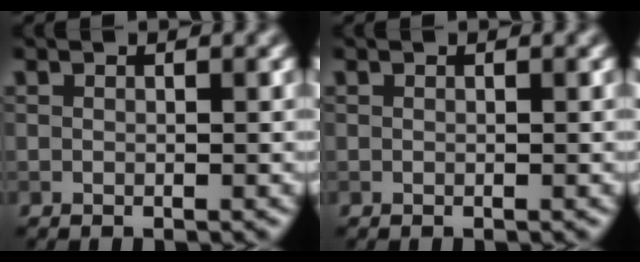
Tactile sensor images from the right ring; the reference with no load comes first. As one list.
[{"total": 0.0}]